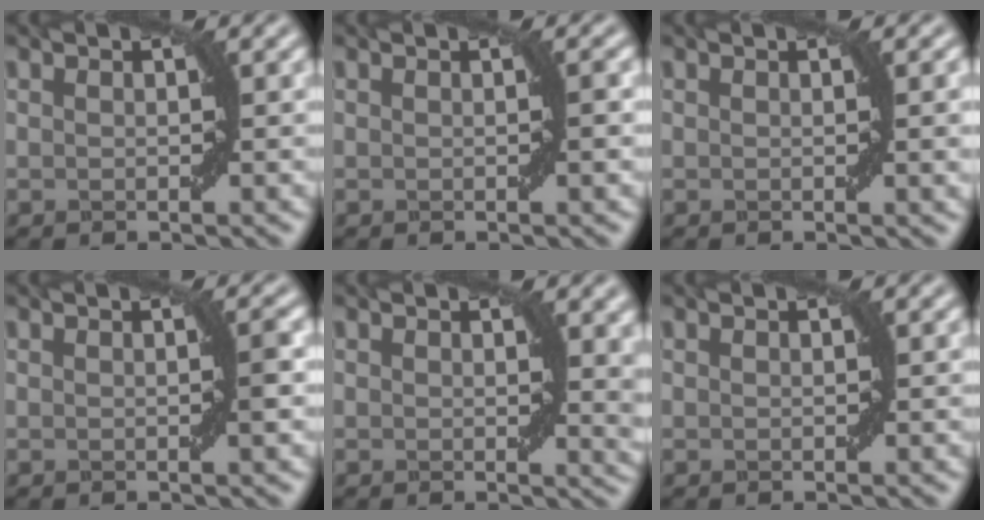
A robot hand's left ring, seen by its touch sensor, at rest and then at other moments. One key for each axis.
{"total": 0.6, "fx": 0.0, "fy": -0.1, "fz": 0.6, "tx": -0.006, "ty": 0.003, "tz": 0.001}
{"total": 1.7, "fx": 0.2, "fy": 0.1, "fz": 1.7, "tx": -0.018, "ty": 0.000, "tz": 0.003}
{"total": 1.1, "fx": 0.0, "fy": -0.1, "fz": 1.1, "tx": -0.015, "ty": 0.003, "tz": 0.000}
{"total": 3.0, "fx": 1.0, "fy": 1.1, "fz": 2.6, "tx": -0.022, "ty": -0.004, "tz": 0.016}
{"total": 0.0}